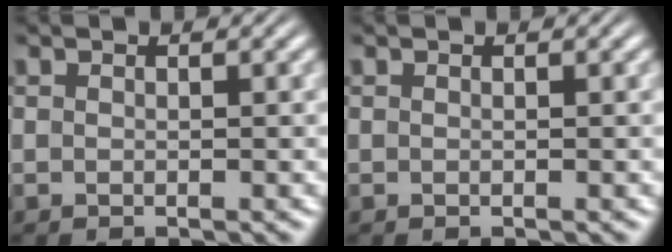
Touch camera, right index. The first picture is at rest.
{"total": 0.0}